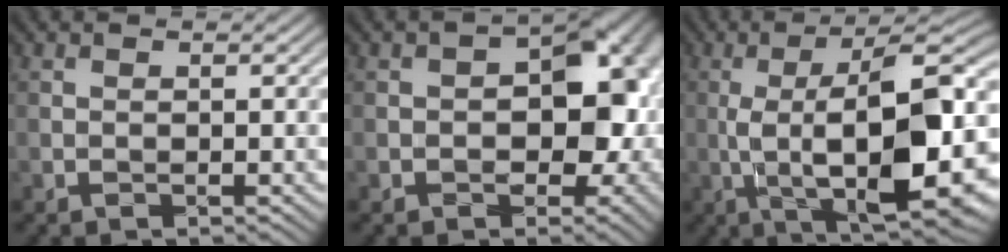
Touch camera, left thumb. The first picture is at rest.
{"total": 11.1, "force": [-0.5, 7.6, 8.0], "torque": [-0.071, -0.012, -0.001]}
{"total": 14.7, "force": [-0.8, 4.2, 14.0], "torque": [-0.223, 0.016, -0.013]}